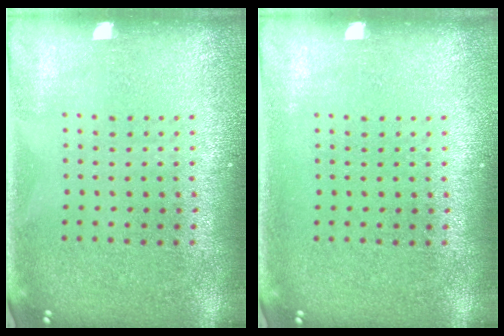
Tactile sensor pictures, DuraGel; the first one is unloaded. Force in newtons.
{"total": 0.0}